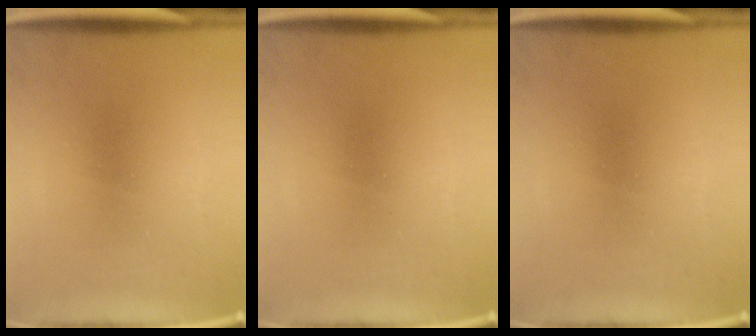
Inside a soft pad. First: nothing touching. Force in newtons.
{"total": 0.0}
{"total": 0.0}